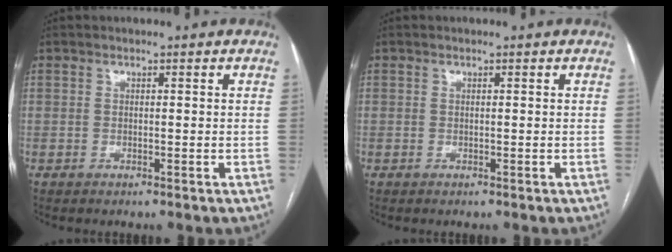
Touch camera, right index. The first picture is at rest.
{"total": 0.0}